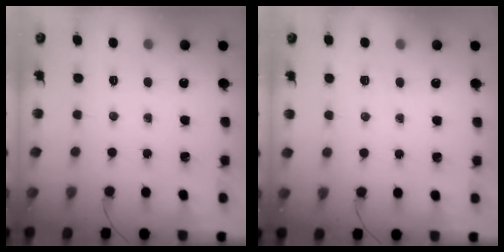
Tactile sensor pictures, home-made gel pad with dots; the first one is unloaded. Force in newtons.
{"total": 1.8, "press": 0.4, "slide": 1.8}